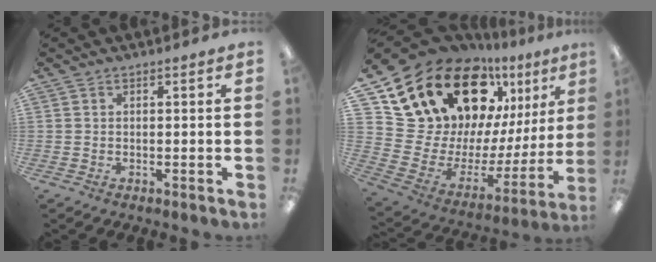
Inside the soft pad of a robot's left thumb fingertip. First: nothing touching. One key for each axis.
{"total": 22.0, "fx": 15.2, "fy": 12.9, "fz": 9.3, "tx": -0.169, "ty": -0.131, "tz": 0.294}